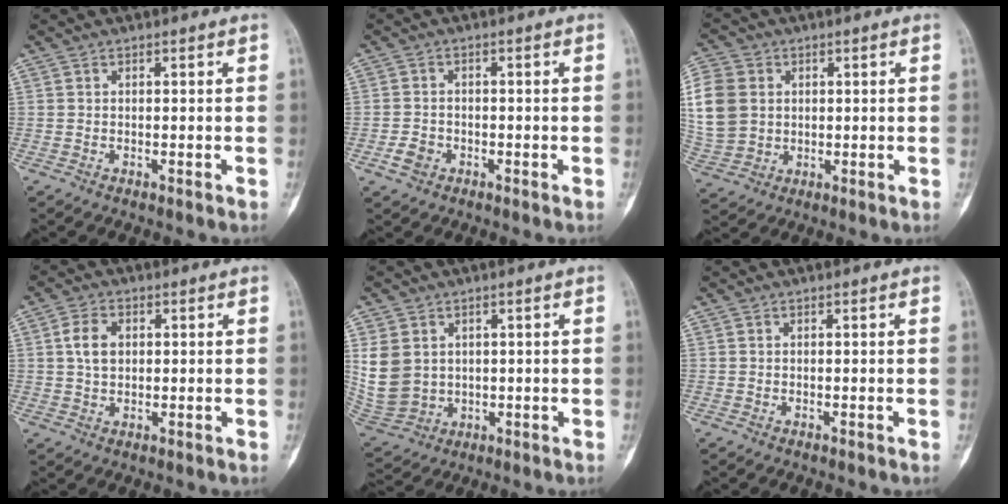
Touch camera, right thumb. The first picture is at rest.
{"total": 3.1, "force": [-1.3, 2.4, 1.4], "torque": [-0.022, 0.011, -0.022]}
{"total": 15.5, "force": [2.7, 12.9, 8.2], "torque": [-0.197, 0.010, 0.061]}
{"total": 5.0, "force": [1.0, 3.5, 3.5], "torque": [-0.057, 0.001, 0.016]}
{"total": 9.5, "force": [2.0, 7.9, 5.0], "torque": [-0.088, -0.007, 0.060]}
{"total": 0.0}